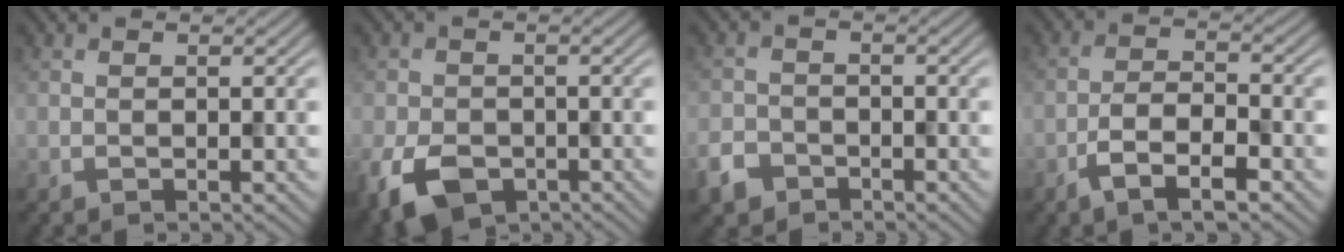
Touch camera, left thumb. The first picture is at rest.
{"total": 7.2, "force": [-3.4, 4.8, 4.0], "torque": [-0.098, -0.021, -0.065]}
{"total": 3.6, "force": [-2.5, 2.3, 1.1], "torque": [-0.031, -0.004, -0.058]}
{"total": 5.4, "force": [-3.1, 1.8, 4.0], "torque": [-0.082, 0.005, -0.067]}